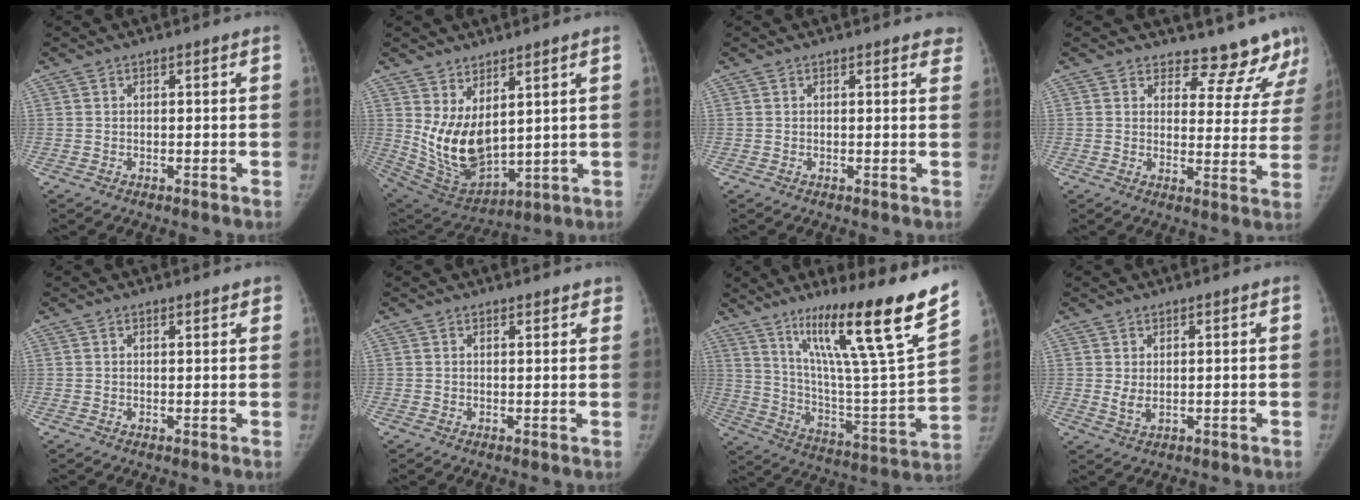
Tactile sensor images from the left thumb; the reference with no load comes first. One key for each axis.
{"total": 12.5, "fx": 3.5, "fy": 6.5, "fz": 10.1, "tx": -0.170, "ty": -0.038, "tz": 0.094}
{"total": 2.2, "fx": 1.8, "fy": 0.9, "fz": 0.8, "tx": 0.012, "ty": -0.004, "tz": 0.008}
{"total": 11.9, "fx": 11.0, "fy": 4.4, "fz": 1.0, "tx": 0.042, "ty": -0.091, "tz": 0.113}
{"total": 1.5, "fx": 1.3, "fy": 0.5, "fz": 0.6, "tx": -0.002, "ty": -0.004, "tz": 0.016}
{"total": 2.7, "fx": 2.3, "fy": 1.0, "fz": 0.9, "tx": 0.012, "ty": -0.006, "tz": 0.022}
{"total": 27.8, "fx": 17.5, "fy": 2.5, "fz": 21.4, "tx": -0.315, "ty": -0.070, "tz": 0.295}
{"total": 2.4, "fx": 0.5, "fy": 1.1, "fz": 2.1, "tx": -0.037, "ty": -0.007, "tz": 0.016}